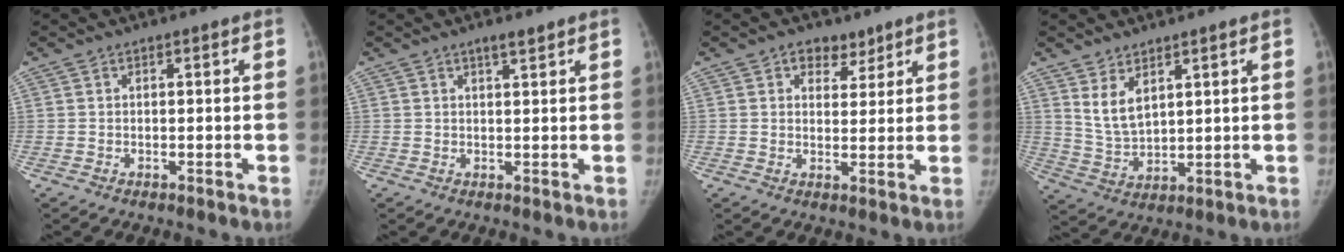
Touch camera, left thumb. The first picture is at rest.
{"total": 2.0, "force": [1.5, 0.4, 1.3], "torque": [-0.019, -0.009, 0.026]}
{"total": 4.6, "force": [2.9, 3.2, 1.6], "torque": [0.007, -0.014, 0.044]}
{"total": 6.2, "force": [3.5, 3.0, 4.2], "torque": [-0.070, -0.027, 0.080]}